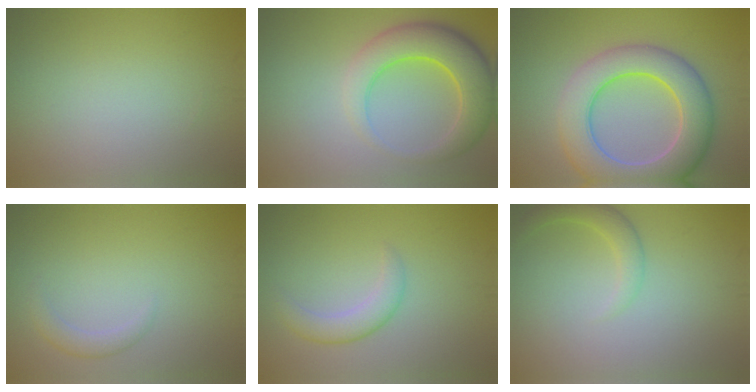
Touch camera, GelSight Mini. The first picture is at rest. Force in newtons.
{"total": 6.6, "press": 6.6, "slide": 0.3}
{"total": 9.8, "press": 9.8, "slide": 0.6}
{"total": 1.5, "press": 1.5, "slide": 0.1}
{"total": 2.6, "press": 2.6, "slide": 0.1}
{"total": 2.2, "press": 2.2, "slide": 0.1}